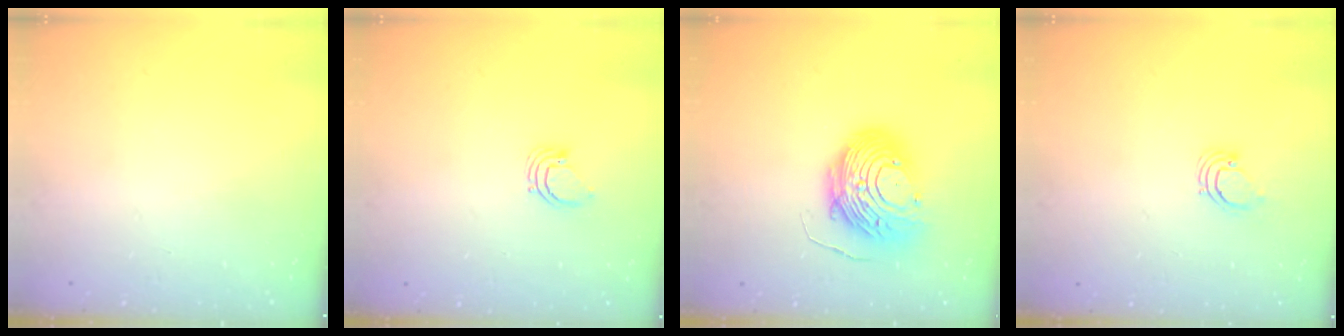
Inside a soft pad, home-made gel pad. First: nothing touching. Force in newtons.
{"total": 2.3, "press": 2.3, "slide": 0.1}
{"total": 13.5, "press": 13.4, "slide": 1.0}
{"total": 1.9, "press": 1.9, "slide": 0.1}